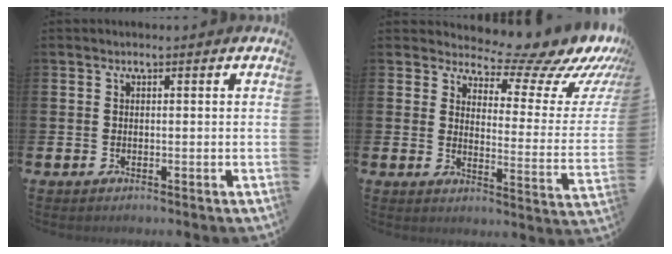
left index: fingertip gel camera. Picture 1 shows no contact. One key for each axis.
{"total": 10.0, "fx": 8.6, "fy": 3.5, "fz": 3.7, "tx": -0.059, "ty": -0.072, "tz": 0.140}